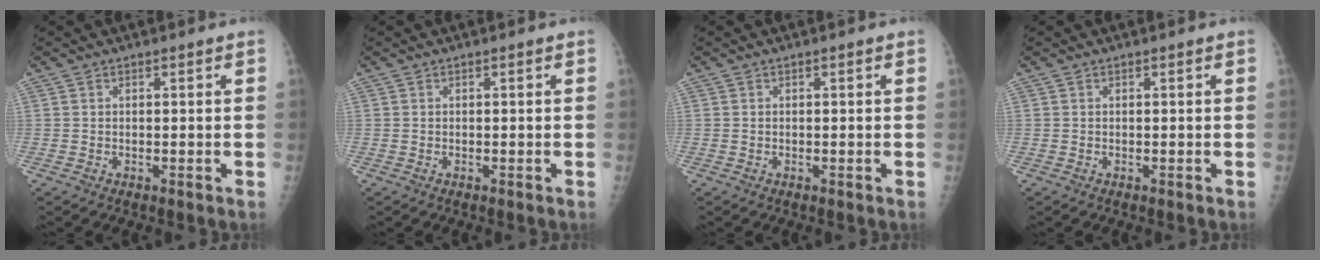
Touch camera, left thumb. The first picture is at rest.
{"total": 0.0}
{"total": 0.0}
{"total": 0.0}